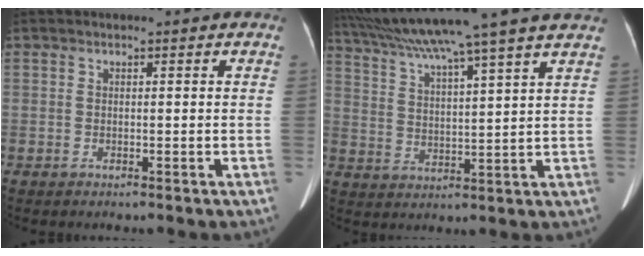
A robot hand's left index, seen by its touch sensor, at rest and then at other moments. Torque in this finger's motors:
{"motor_torque": [-0.12, -2.01, -0.27, -0.14]}